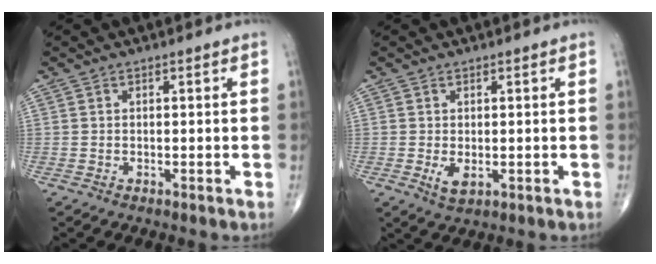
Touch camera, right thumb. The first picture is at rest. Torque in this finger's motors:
{"motor_torque": [-0.12, 0.42, 0.22, 0.17, 0.08]}